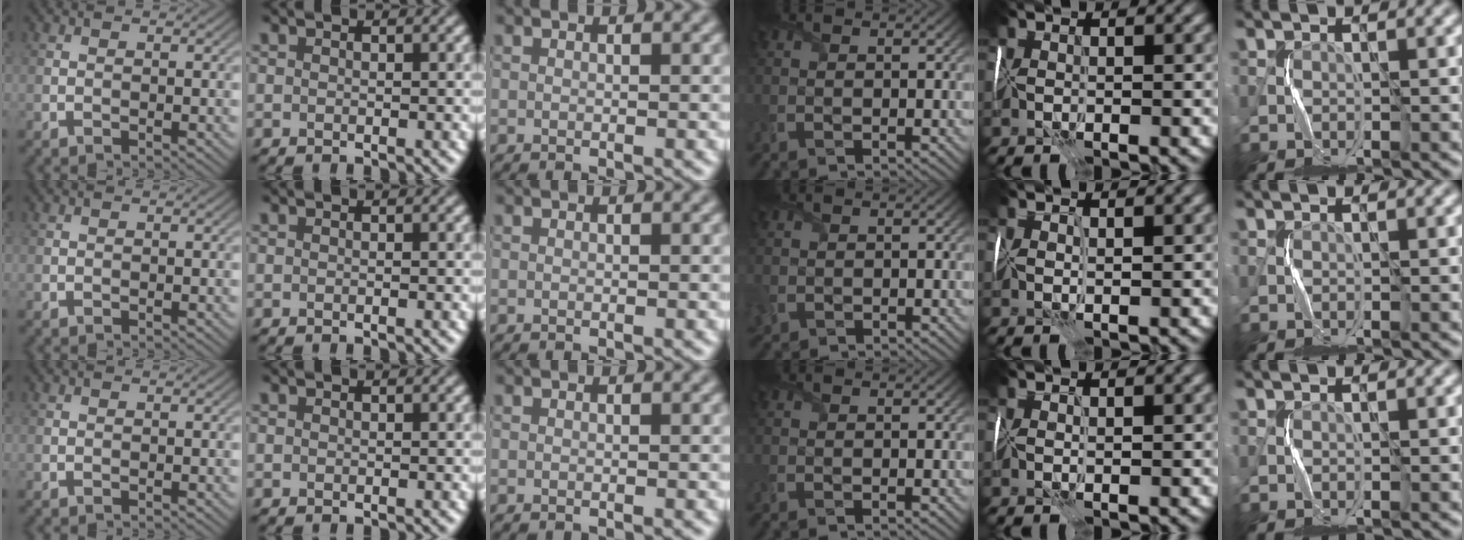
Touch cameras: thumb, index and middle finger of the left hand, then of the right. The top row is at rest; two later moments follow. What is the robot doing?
{"motion": "fold", "object": "tissue"}